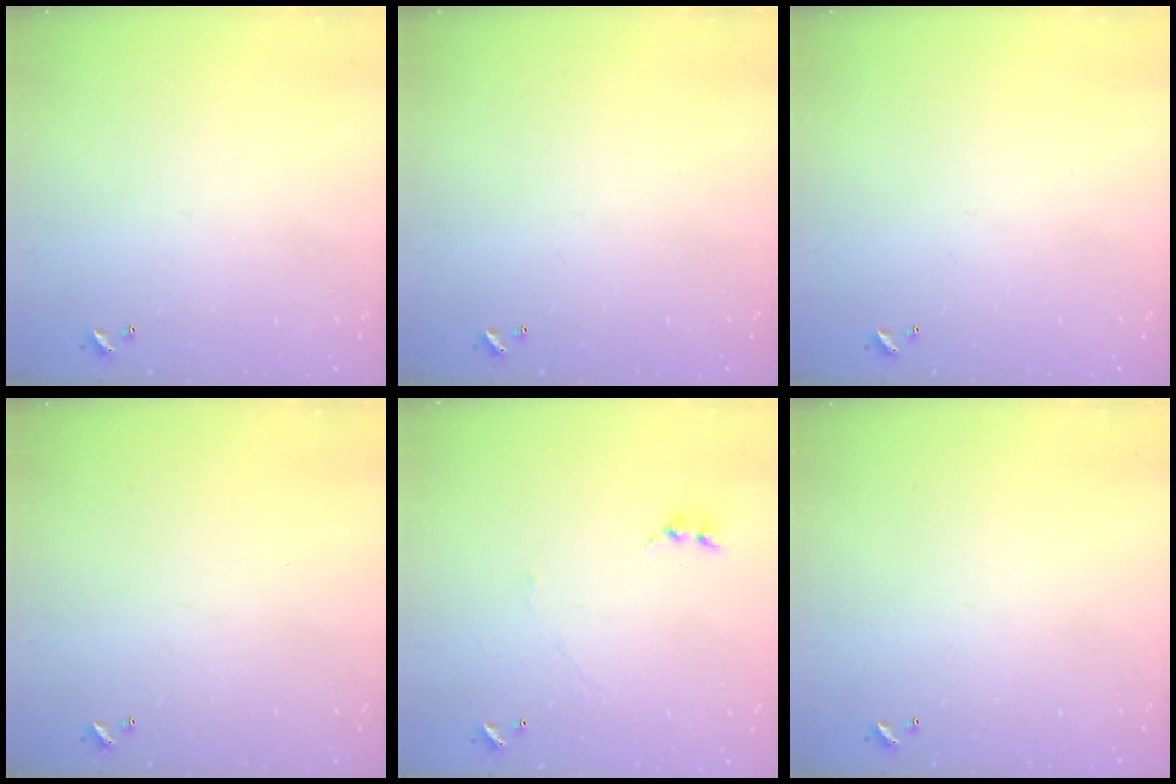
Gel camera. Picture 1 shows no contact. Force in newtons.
{"total": 0.0}
{"total": 0.0}
{"total": 0.0}
{"total": 1.1, "press": 0.9, "slide": 0.6}
{"total": 0.0}